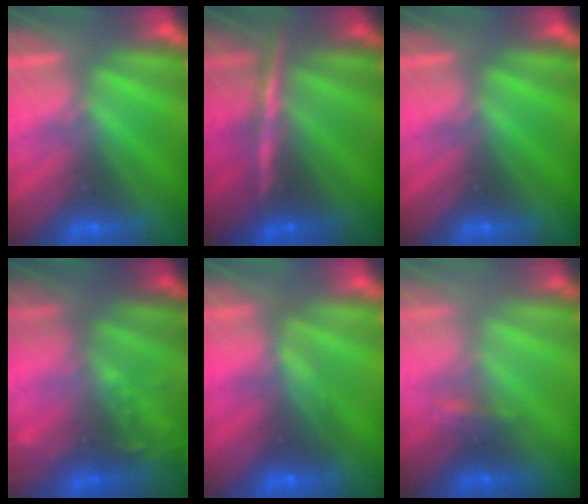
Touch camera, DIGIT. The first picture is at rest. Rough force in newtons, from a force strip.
{"total": 6.3}
{"total": 0.0}
{"total": 1.9}
{"total": 1.7}
{"total": 2.2}